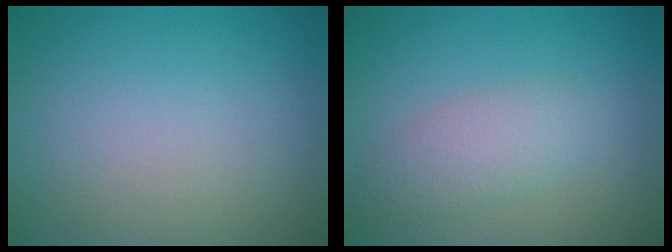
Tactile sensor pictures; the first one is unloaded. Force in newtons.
{"total": 3.0, "press": 3.0, "slide": 0.2}